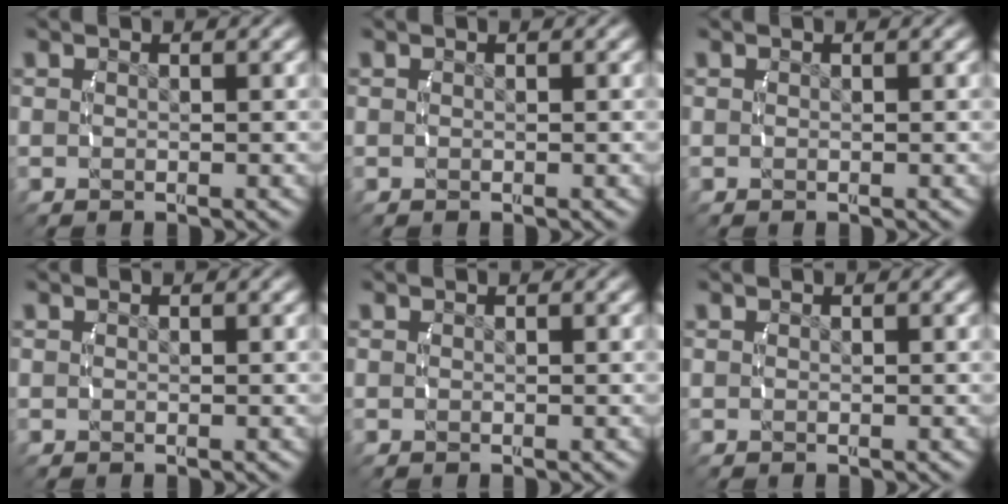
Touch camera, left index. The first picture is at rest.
{"total": 0.0}
{"total": 0.0}
{"total": 0.0}
{"total": 0.0}
{"total": 0.0}